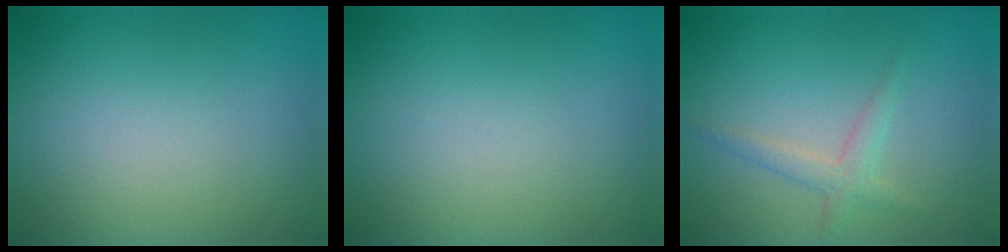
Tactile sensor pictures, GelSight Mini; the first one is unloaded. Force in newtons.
{"total": 0.0}
{"total": 1.8, "press": 1.8, "slide": 0.0}